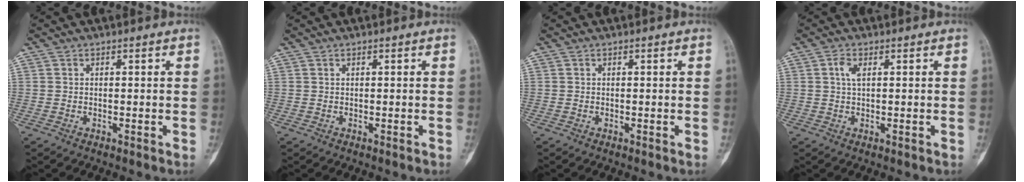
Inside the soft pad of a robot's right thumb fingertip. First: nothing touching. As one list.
[{"total": 0.0}, {"total": 0.0}, {"total": 2.5, "force": [0.6, 1.1, 2.2], "torque": [-0.049, 0.001, 0.011]}]